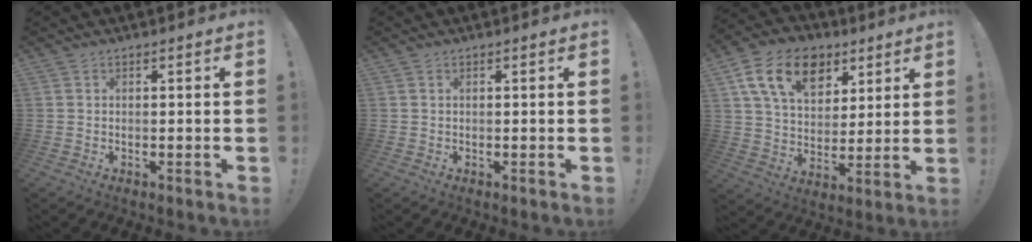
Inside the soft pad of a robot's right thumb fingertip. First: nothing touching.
{"total": 0.0}
{"total": 17.7, "force": [8.5, 11.8, 10.0], "torque": [-0.160, -0.034, 0.158]}